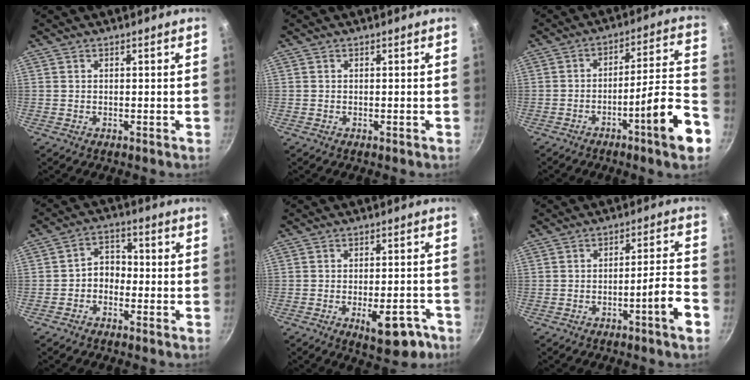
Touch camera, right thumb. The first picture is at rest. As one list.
[{"total": 0.0}, {"total": 14.0, "force": [-6.8, 1.4, 12.1], "torque": [-0.162, 0.050, -0.104]}, {"total": 4.7, "force": [-1.5, 3.6, 2.6], "torque": [-0.016, 0.029, -0.036]}, {"total": 9.4, "force": [-4.5, 4.0, 7.2], "torque": [-0.065, 0.024, -0.050]}, {"total": 7.2, "force": [-3.6, 0.1, 6.3], "torque": [-0.094, 0.034, -0.050]}]